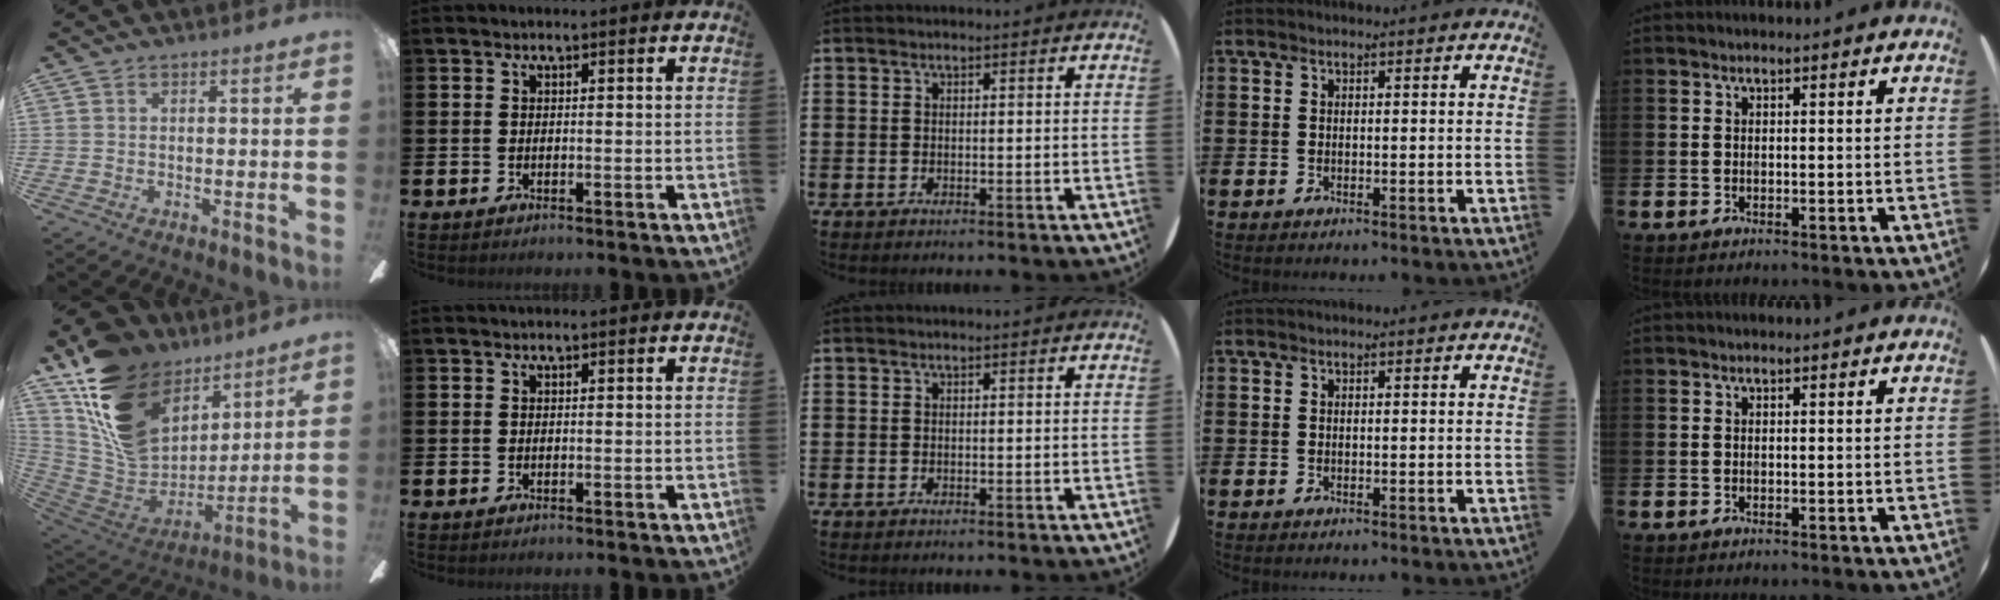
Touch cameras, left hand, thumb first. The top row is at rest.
{"thumb": {"total": 20.7, "force": [10.6, 14.4, 10.4], "torque": [-0.209, -0.058, 0.203]}}